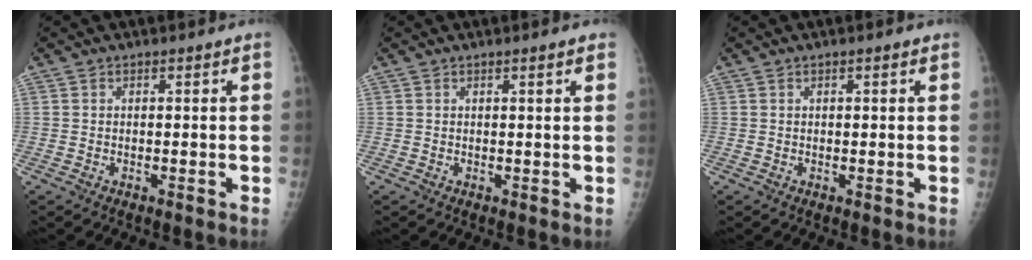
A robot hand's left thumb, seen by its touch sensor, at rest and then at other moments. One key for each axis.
{"total": 1.6, "fx": 1.0, "fy": 0.1, "fz": 1.2, "tx": -0.016, "ty": 0.000, "tz": 0.011}
{"total": 1.1, "fx": 0.3, "fy": 0.3, "fz": 0.9, "tx": -0.016, "ty": 0.002, "tz": 0.003}